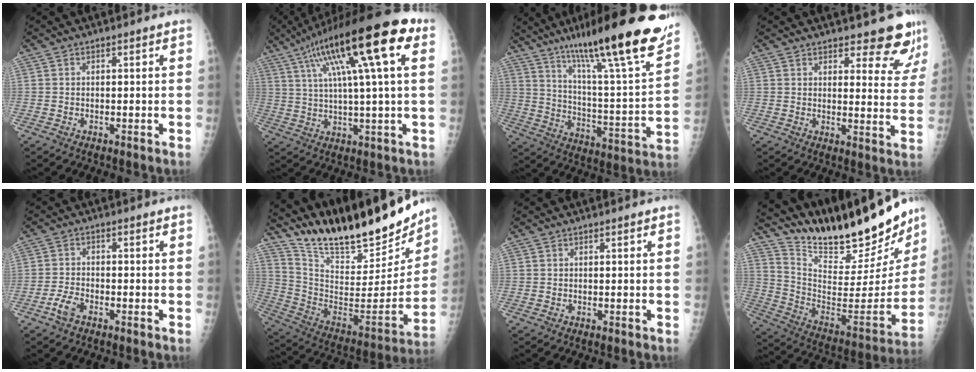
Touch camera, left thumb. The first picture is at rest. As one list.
[{"total": 21.4, "force": [8.9, 3.6, 19.2], "torque": [-0.317, 0.014, 0.138]}, {"total": 27.7, "force": [19.1, 3.4, 19.7], "torque": [-0.290, -0.064, 0.295]}, {"total": 9.6, "force": [8.4, 2.9, 3.7], "torque": [-0.007, -0.062, 0.088]}, {"total": 3.4, "force": [-2.2, 1.6, 2.1], "torque": [-0.046, 0.011, -0.043]}, {"total": 28.1, "force": [23.3, 7.8, 13.7], "torque": [-0.197, -0.097, 0.366]}, {"total": 0.0}, {"total": 30.7, "force": [25.3, 8.2, 15.5], "torque": [-0.220, -0.121, 0.379]}]